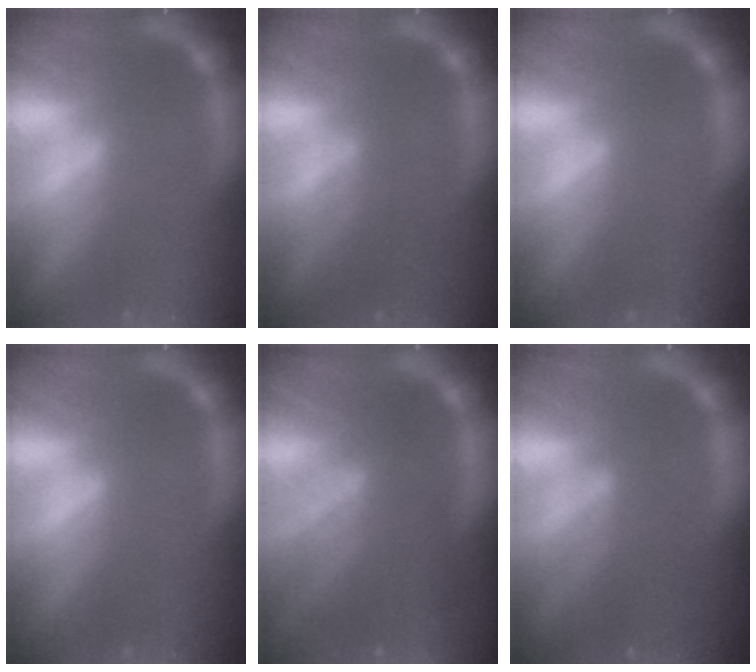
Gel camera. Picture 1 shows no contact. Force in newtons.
{"total": 3.0}
{"total": 0.0}
{"total": 0.0}
{"total": 7.1}
{"total": 4.5}